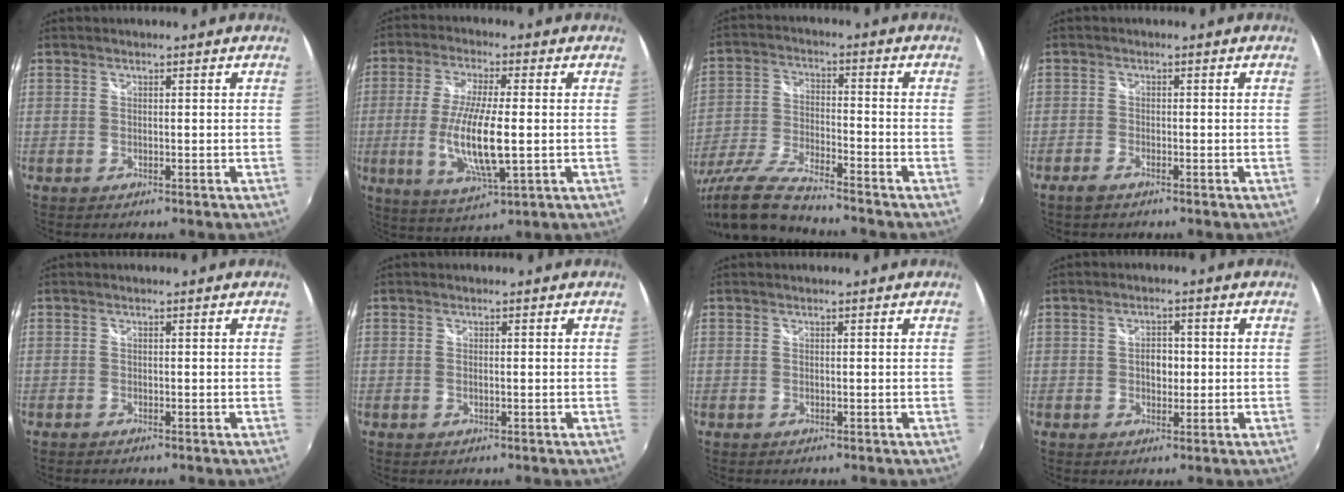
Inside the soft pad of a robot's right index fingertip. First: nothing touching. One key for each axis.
{"total": 12.6, "fx": -1.7, "fy": 2.6, "fz": 12.2, "tx": -0.240, "ty": -0.016, "tz": -0.029}
{"total": 15.1, "fx": -13.1, "fy": 1.1, "fz": 7.5, "tx": -0.161, "ty": -0.035, "tz": -0.250}
{"total": 2.2, "fx": -1.8, "fy": 0.7, "fz": 1.0, "tx": -0.032, "ty": -0.003, "tz": -0.037}
{"total": 0.6, "fx": -0.5, "fy": 0.2, "fz": 0.1, "tx": -0.004, "ty": -0.004, "tz": -0.012}
{"total": 0.9, "fx": 0.0, "fy": 0.2, "fz": 0.9, "tx": -0.018, "ty": 0.000, "tz": -0.002}
{"total": 0.0}
{"total": 3.2, "fx": -0.1, "fy": 2.4, "fz": 2.2, "tx": -0.033, "ty": 0.004, "tz": -0.003}